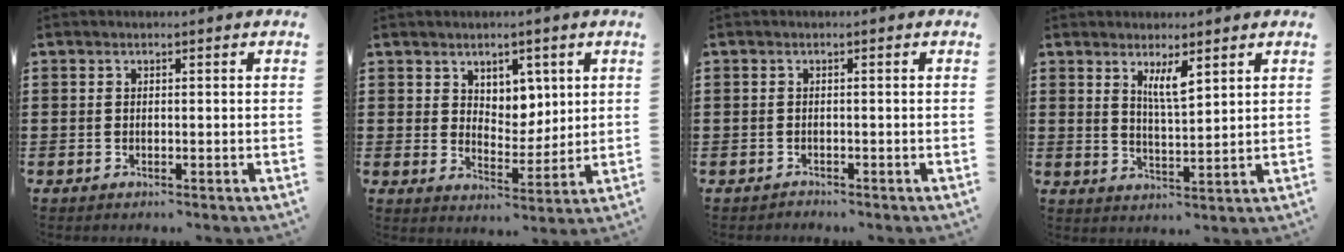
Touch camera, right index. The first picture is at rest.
{"total": 4.8, "force": [3.2, 3.4, 1.0], "torque": [-0.031, -0.001, 0.056]}
{"total": 0.9, "force": [-0.9, 0.1, 0.0], "torque": [-0.001, -0.001, -0.019]}
{"total": 4.2, "force": [2.5, 1.0, 3.3], "torque": [-0.071, 0.005, 0.042]}